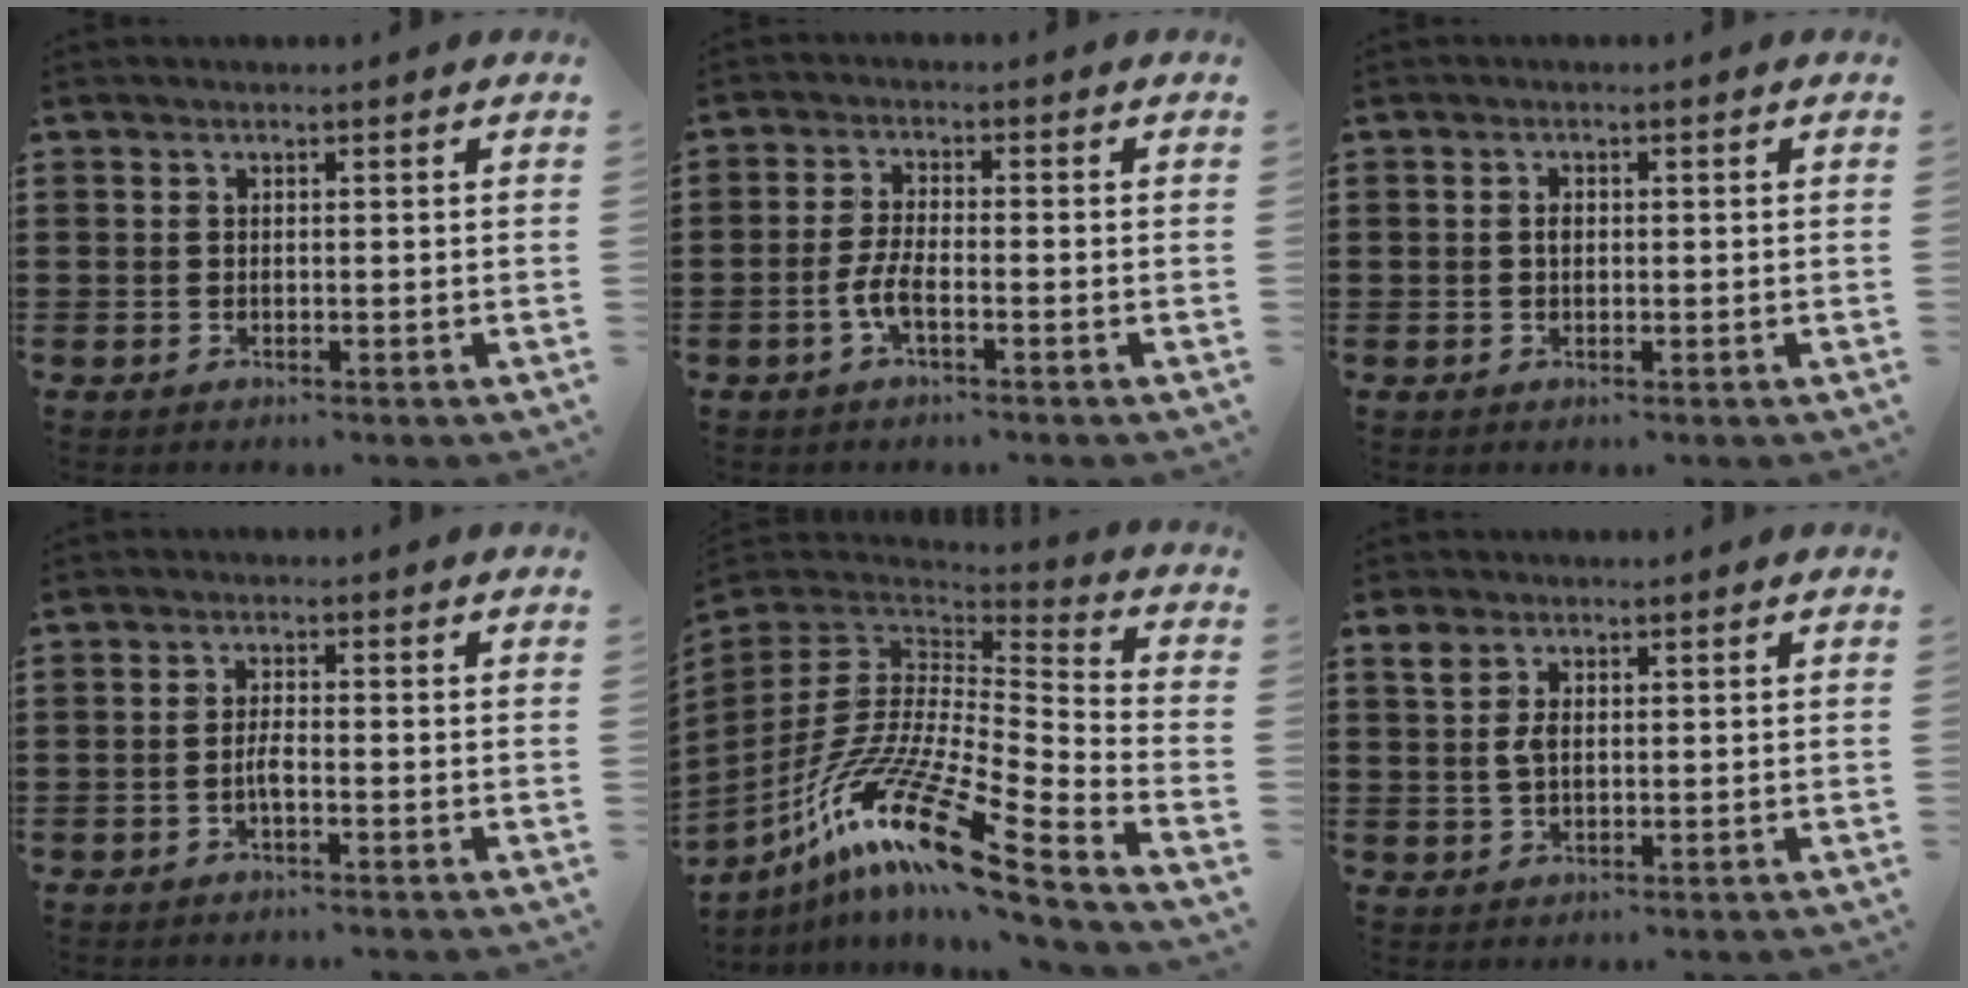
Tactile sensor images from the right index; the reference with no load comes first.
{"total": 4.1, "force": [-1.7, 1.1, 3.6], "torque": [-0.089, -0.006, -0.039]}
{"total": 1.3, "force": [0.1, 0.8, 1.0], "torque": [-0.022, 0.003, 0.000]}
{"total": 2.2, "force": [-1.0, 0.4, 2.0], "torque": [-0.044, 0.000, -0.020]}
{"total": 17.1, "force": [-10.5, 2.9, 13.2], "torque": [-0.277, 0.008, -0.204]}
{"total": 3.1, "force": [0.9, 1.8, 2.4], "torque": [-0.053, 0.010, 0.015]}